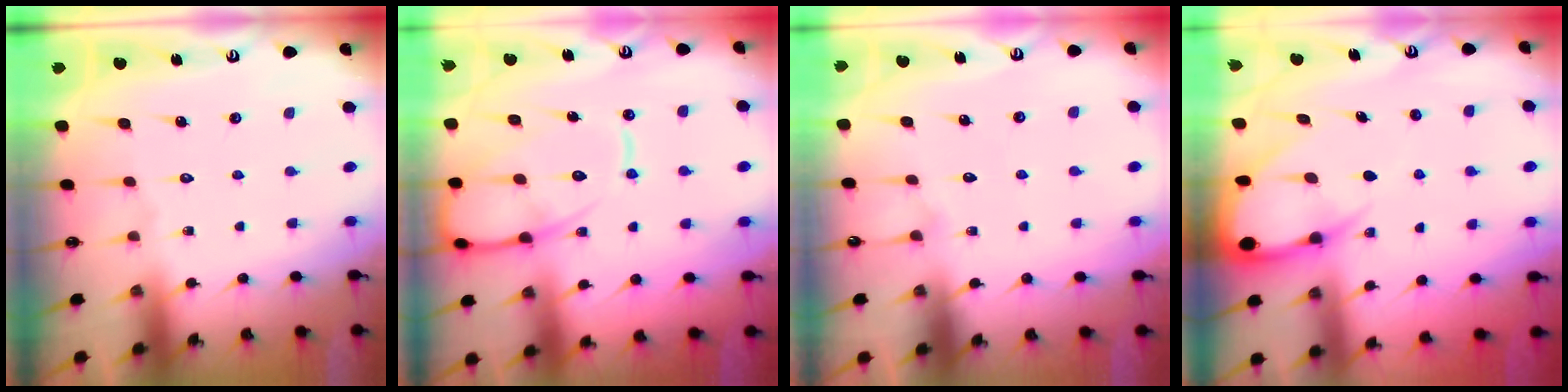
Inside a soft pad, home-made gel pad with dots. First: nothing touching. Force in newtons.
{"total": 12.5, "press": 12.4, "slide": 1.5}
{"total": 4.7, "press": 4.7, "slide": 0.5}
{"total": 8.1, "press": 8.0, "slide": 0.9}